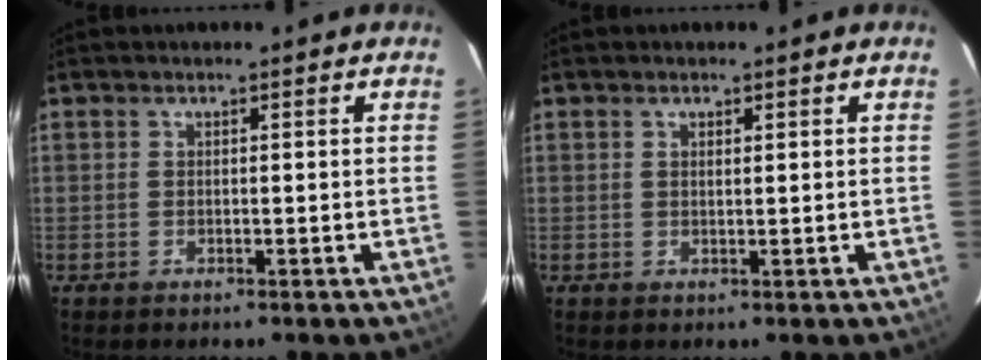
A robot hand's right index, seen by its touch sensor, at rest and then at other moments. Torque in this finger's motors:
{"motor_torque": [-0.28, 0.12, -0.11, -0.01]}